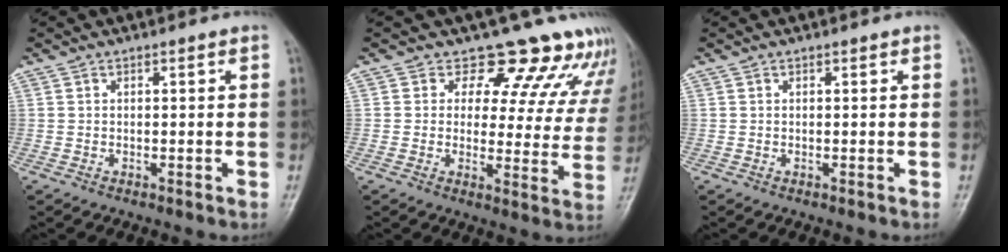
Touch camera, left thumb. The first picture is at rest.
{"total": 13.3, "force": [11.7, 5.6, 3.0], "torque": [0.014, -0.074, 0.116]}
{"total": 0.0}